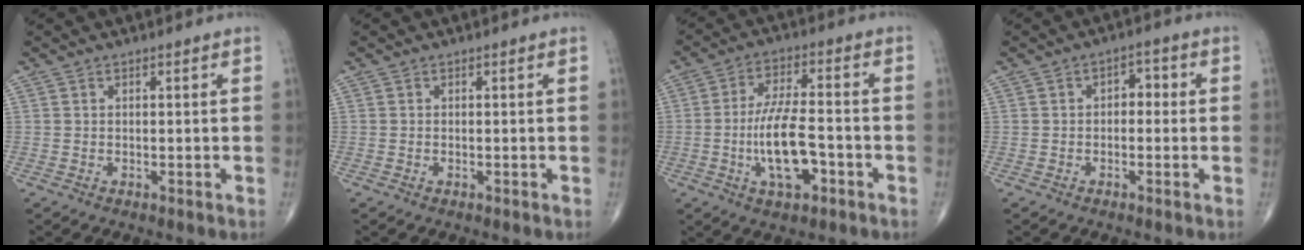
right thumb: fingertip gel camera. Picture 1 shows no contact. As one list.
[{"total": 0.0}, {"total": 11.3, "force": [-3.2, 4.3, 9.9], "torque": [-0.186, 0.020, -0.057]}, {"total": 3.4, "force": [0.0, 2.2, 2.5], "torque": [-0.015, 0.014, -0.009]}]